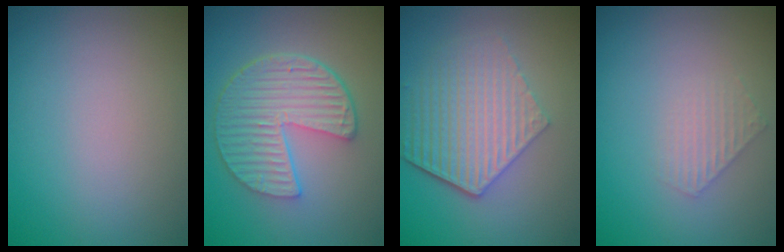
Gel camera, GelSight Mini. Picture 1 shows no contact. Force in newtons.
{"total": 6.6, "press": 4.9, "slide": 4.4}
{"total": 5.9, "press": 4.4, "slide": 4.0}
{"total": 1.5, "press": 1.5, "slide": 0.3}